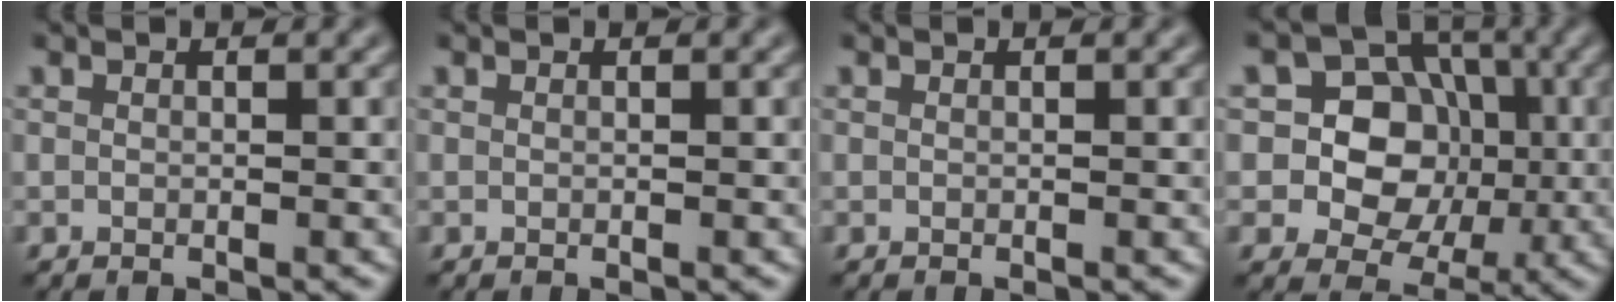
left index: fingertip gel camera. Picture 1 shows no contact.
{"total": 0.0}
{"total": 0.0}
{"total": 8.4, "force": [0.1, 7.3, 4.3], "torque": [-0.061, 0.015, -0.024]}